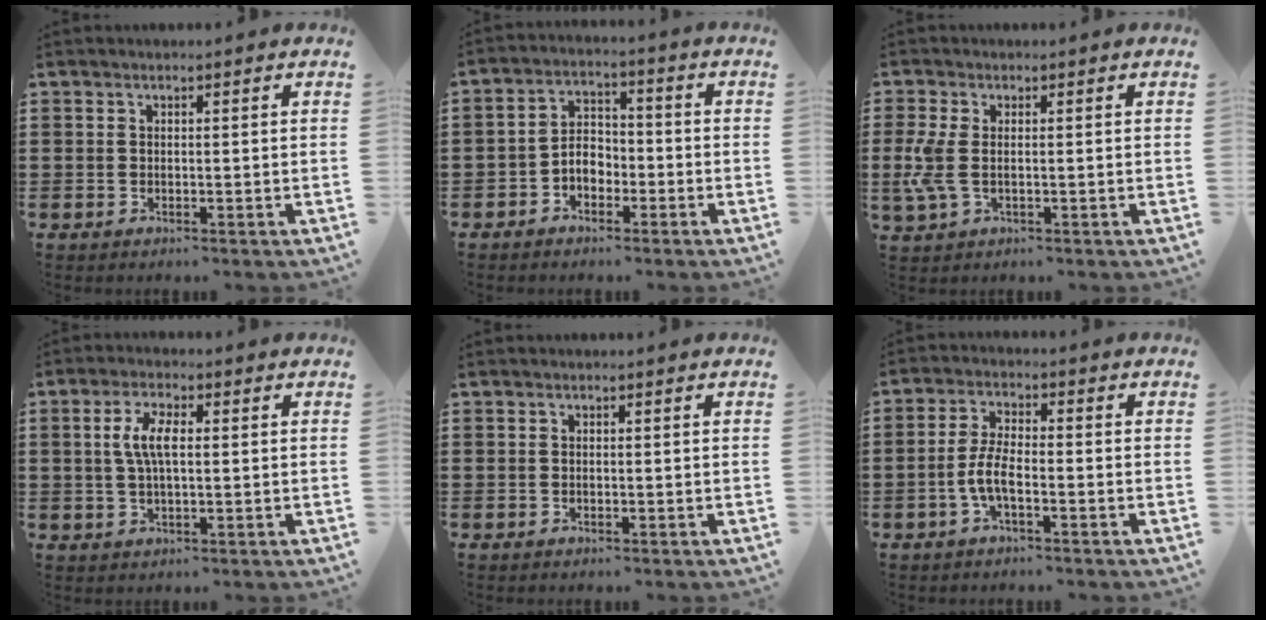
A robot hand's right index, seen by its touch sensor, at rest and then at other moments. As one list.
[{"total": 3.7, "force": [-2.1, 2.6, 1.8], "torque": [-0.045, 0.008, -0.044]}, {"total": 4.7, "force": [-0.2, 2.3, 4.1], "torque": [-0.112, -0.009, -0.012]}, {"total": 5.3, "force": [0.6, 2.0, 4.9], "torque": [-0.112, 0.003, 0.002]}, {"total": 0.0}, {"total": 4.9, "force": [-1.9, 1.4, 4.3], "torque": [-0.107, -0.006, -0.045]}]